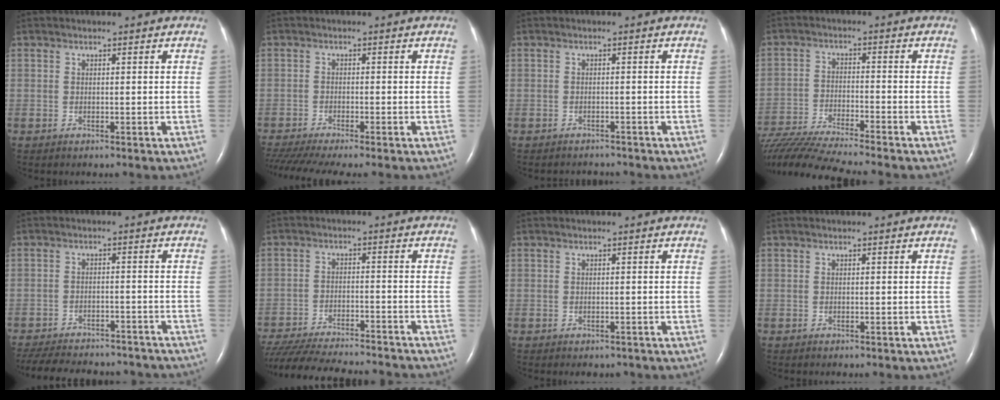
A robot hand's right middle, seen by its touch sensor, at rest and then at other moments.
{"total": 9.1, "force": [-7.7, 0.1, 4.9], "torque": [-0.076, -0.017, -0.126]}
{"total": 2.7, "force": [-2.7, 0.7, 0.1], "torque": [0.000, -0.006, -0.035]}
{"total": 16.0, "force": [-14.2, -0.9, 7.3], "torque": [-0.141, -0.030, -0.245]}
{"total": 21.1, "force": [-18.5, 6.2, 8.0], "torque": [-0.180, -0.021, -0.238]}
{"total": 23.8, "force": [-21.2, 4.0, 10.0], "torque": [-0.211, -0.046, -0.299]}
{"total": 1.5, "force": [-1.2, 0.8, 0.4], "torque": [-0.006, -0.001, -0.013]}
{"total": 0.0}